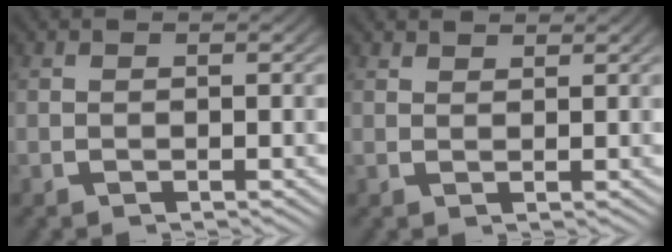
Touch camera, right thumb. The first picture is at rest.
{"total": 1.5, "force": [1.5, 0.1, 0.0], "torque": [0.007, -0.002, 0.029]}